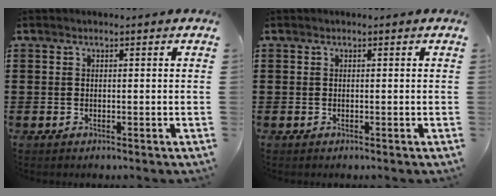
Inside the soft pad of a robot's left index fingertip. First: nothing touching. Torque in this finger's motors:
{"motor_torque": [0.00, 0.00, 0.00, 0.00]}